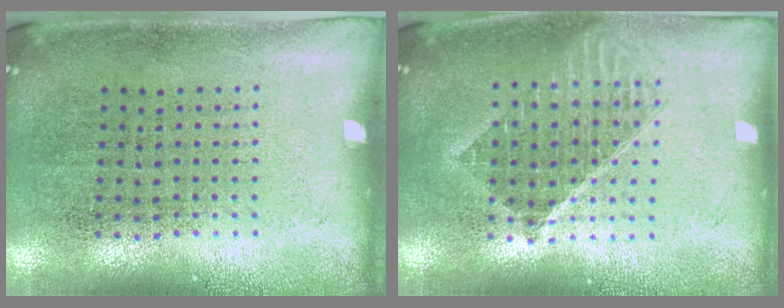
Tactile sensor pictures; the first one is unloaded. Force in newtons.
{"total": 1.5, "press": 1.3, "slide": 0.8}